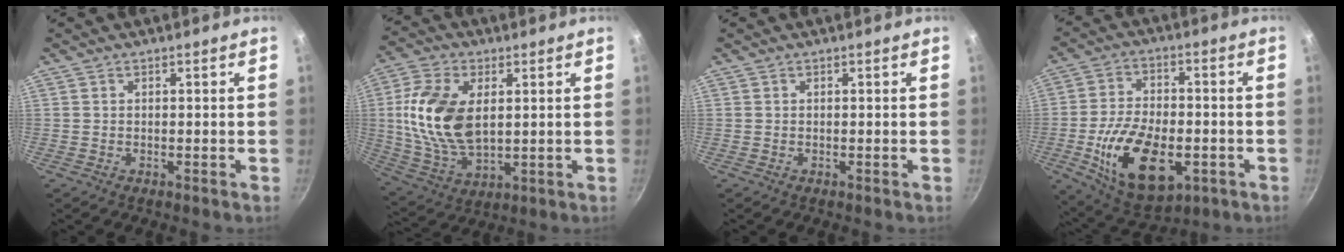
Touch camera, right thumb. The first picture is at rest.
{"total": 16.3, "force": [2.5, 9.5, 13.0], "torque": [-0.242, -0.008, 0.055]}
{"total": 0.0}
{"total": 18.0, "force": [-5.1, 10.0, 14.0], "torque": [-0.233, 0.009, -0.076]}